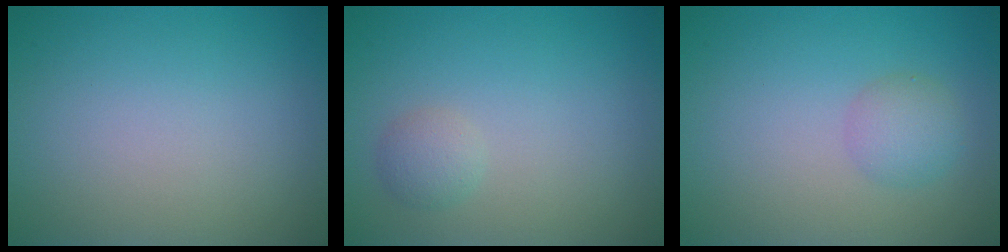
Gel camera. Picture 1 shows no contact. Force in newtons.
{"total": 1.3, "press": 1.3, "slide": 0.1}
{"total": 2.0, "press": 2.0, "slide": 0.1}